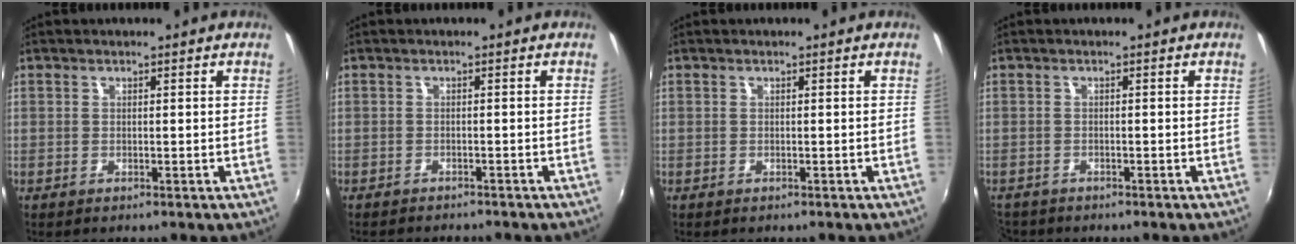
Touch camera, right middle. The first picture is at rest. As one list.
[{"total": 4.2, "force": [-3.9, 0.8, 1.2], "torque": [-0.034, -0.014, -0.059]}, {"total": 0.0}, {"total": 3.8, "force": [-3.2, 2.0, 0.9], "torque": [-0.034, -0.014, -0.059]}]